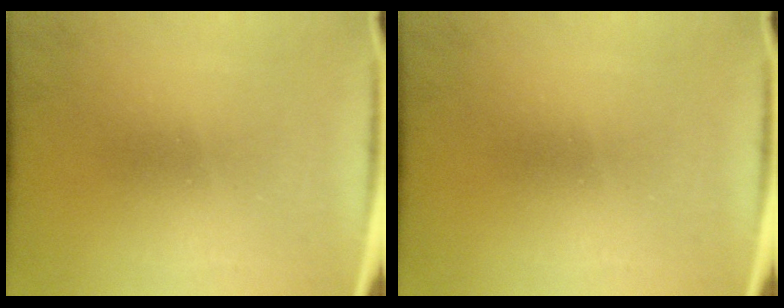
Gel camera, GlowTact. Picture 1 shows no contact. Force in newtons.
{"total": 0.0}